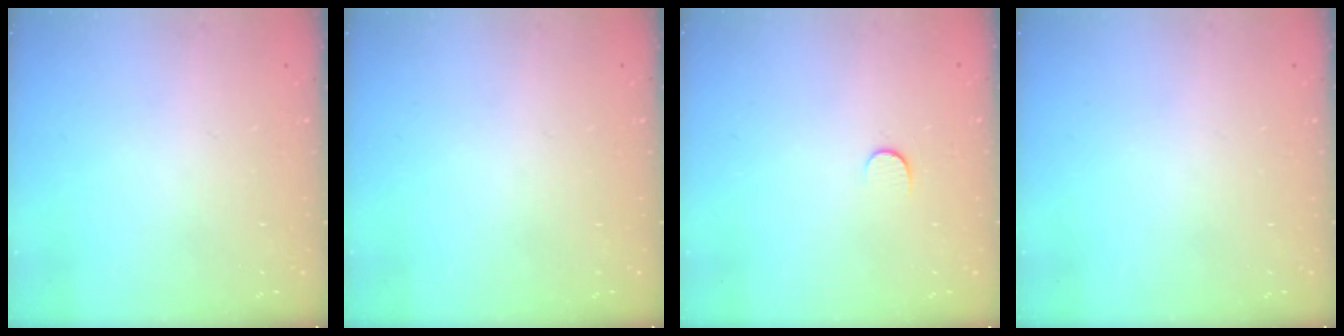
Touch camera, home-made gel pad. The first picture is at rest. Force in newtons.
{"total": 0.0}
{"total": 5.0, "press": 4.9, "slide": 0.6}
{"total": 0.0}